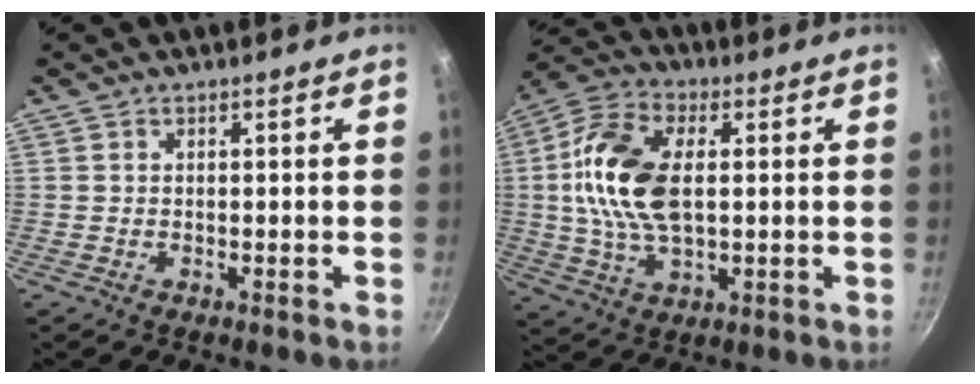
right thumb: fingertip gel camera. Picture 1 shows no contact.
{"total": 15.6, "force": [1.5, 8.8, 12.9], "torque": [-0.241, 0.013, 0.018]}